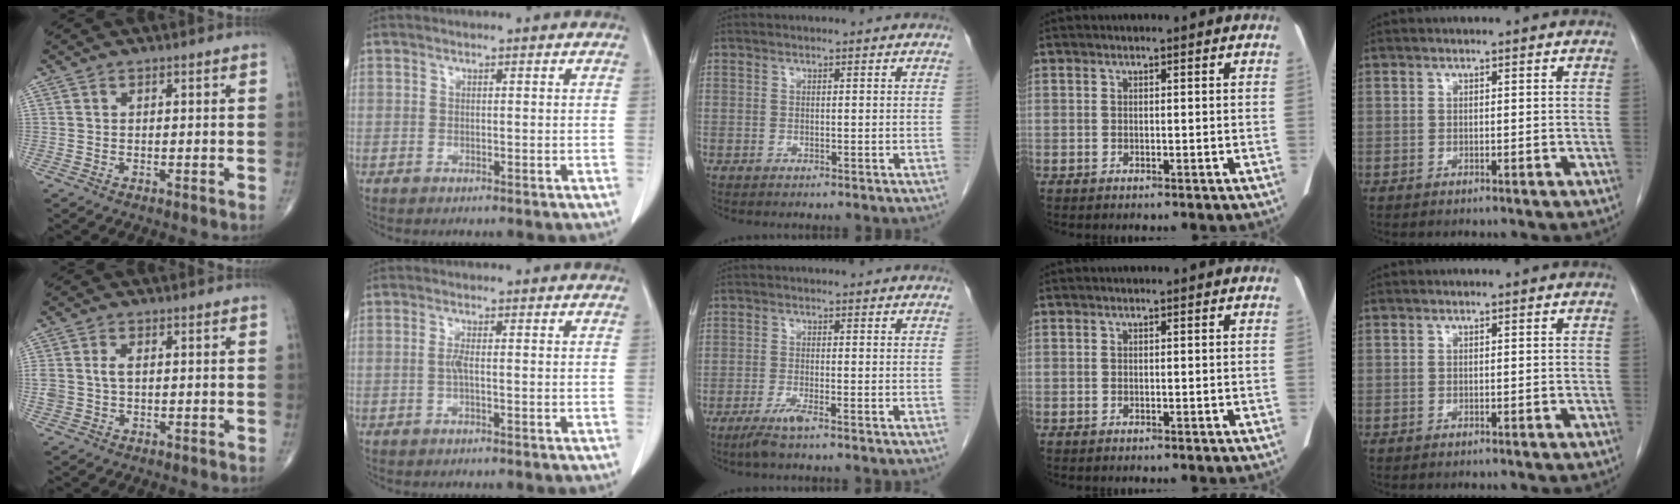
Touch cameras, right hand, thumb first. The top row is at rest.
{"thumb": {"total": 3.2, "force": [0.3, 2.1, 2.5], "torque": [-0.059, 0.005, 0.007]}, "index": {"total": 1.4, "force": [-0.2, 0.1, 1.4], "torque": [-0.031, 0.000, -0.006]}, "middle": {"total": 2.8, "force": [-1.9, -0.2, 2.0], "torque": [-0.045, -0.008, -0.041]}}